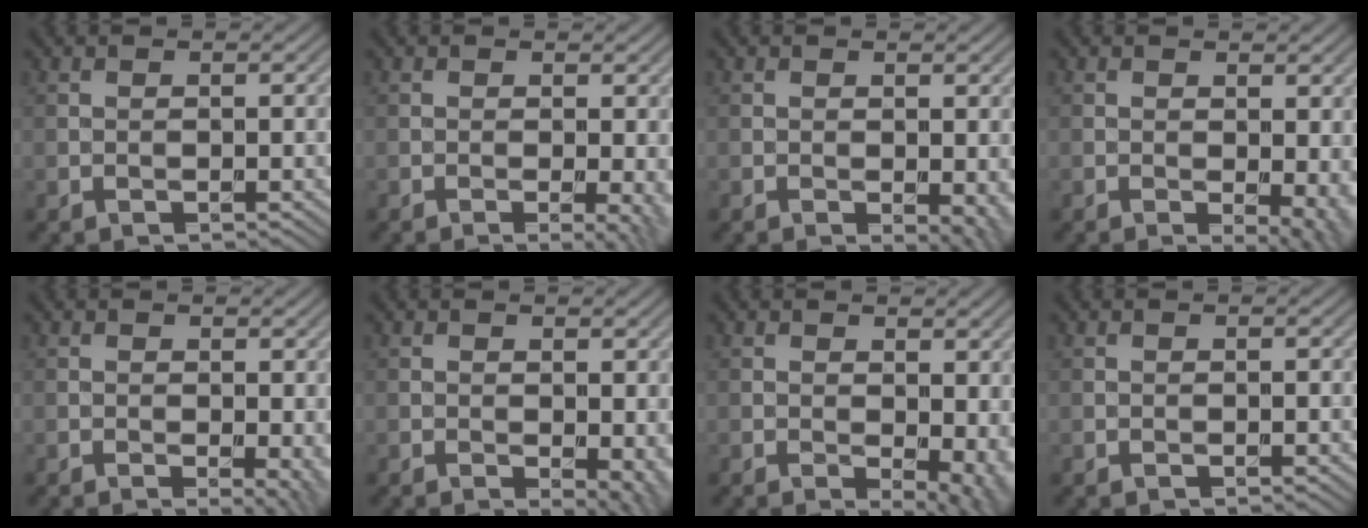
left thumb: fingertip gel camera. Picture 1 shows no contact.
{"total": 3.6, "force": [-0.6, 0.8, 3.4], "torque": [-0.049, -0.007, -0.007]}
{"total": 3.3, "force": [-0.7, 1.3, 2.9], "torque": [-0.034, -0.011, -0.007]}
{"total": 4.5, "force": [-0.2, 1.6, 4.2], "torque": [-0.051, -0.006, -0.001]}
{"total": 3.1, "force": [-0.3, 0.9, 3.0], "torque": [-0.036, -0.006, -0.005]}
{"total": 3.9, "force": [-0.6, 1.8, 3.4], "torque": [-0.040, -0.009, -0.005]}
{"total": 6.3, "force": [0.0, 3.2, 5.4], "torque": [-0.061, -0.008, 0.006]}
{"total": 0.0}